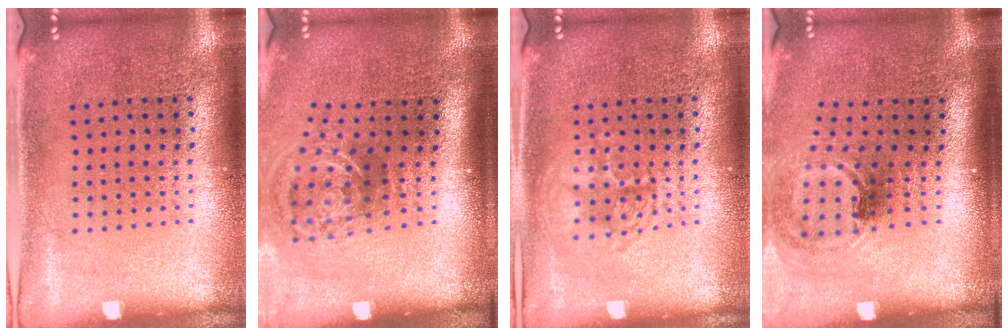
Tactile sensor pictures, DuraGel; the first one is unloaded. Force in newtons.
{"total": 2.3, "press": 1.3, "slide": 1.8}
{"total": 2.2, "press": 2.1, "slide": 0.4}
{"total": 1.3, "press": 1.0, "slide": 0.7}